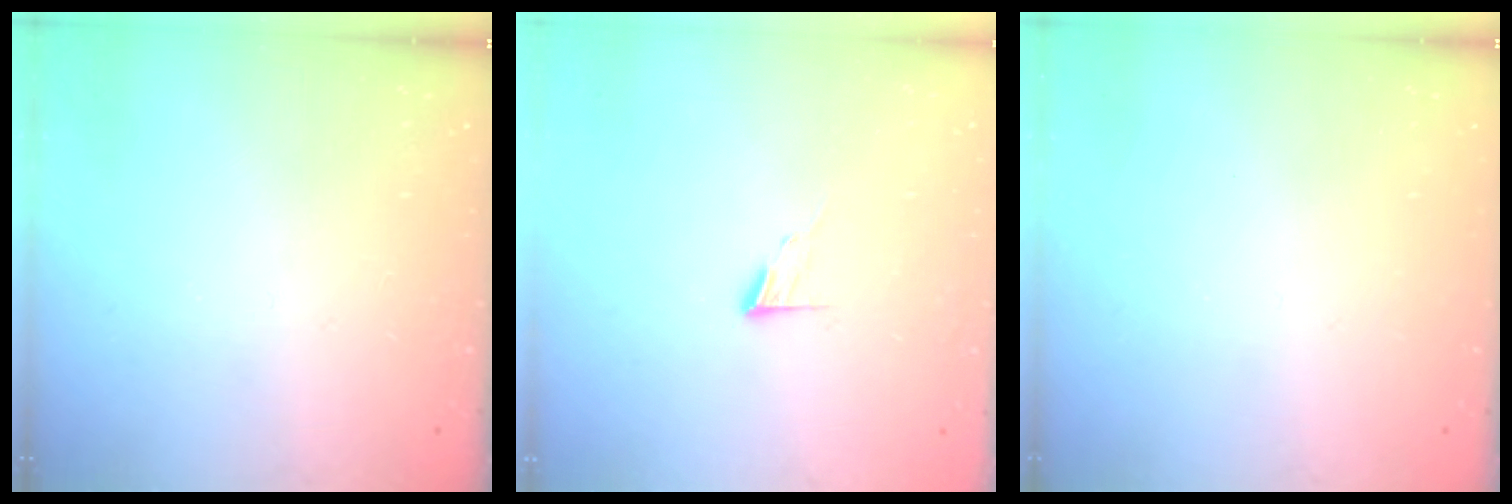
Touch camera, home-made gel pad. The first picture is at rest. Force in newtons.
{"total": 6.0, "press": 5.9, "slide": 0.6}
{"total": 0.0}